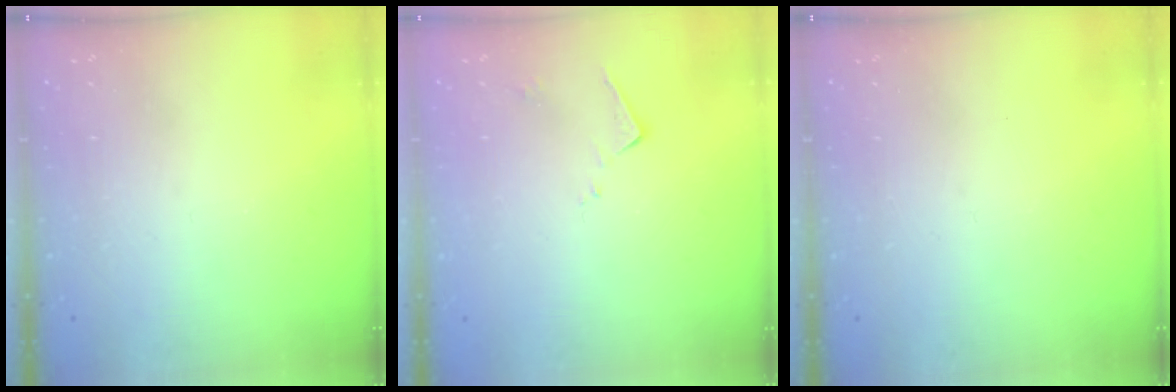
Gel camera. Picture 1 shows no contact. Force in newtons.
{"total": 7.4, "press": 7.4, "slide": 0.3}
{"total": 0.0}